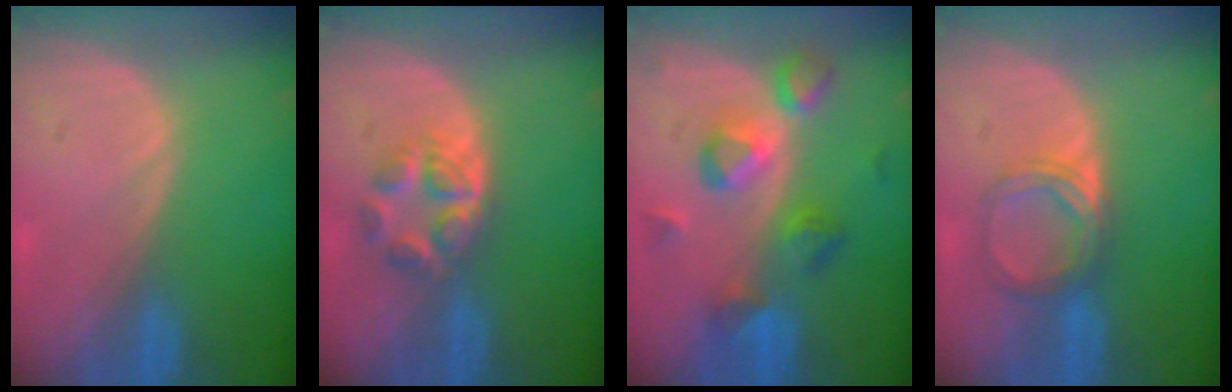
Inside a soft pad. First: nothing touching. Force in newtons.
{"total": 5.2, "press": 5.0, "slide": 1.4}
{"total": 7.6, "press": 7.5, "slide": 0.6}
{"total": 5.3, "press": 4.9, "slide": 2.0}